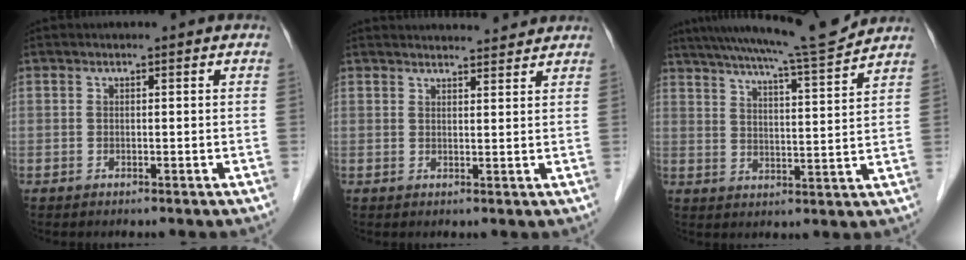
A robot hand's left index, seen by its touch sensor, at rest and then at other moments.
{"total": 7.4, "force": [7.2, 0.7, 1.2], "torque": [-0.011, 0.017, 0.083]}
{"total": 13.9, "force": [12.6, -1.3, 5.6], "torque": [-0.099, -0.012, 0.185]}